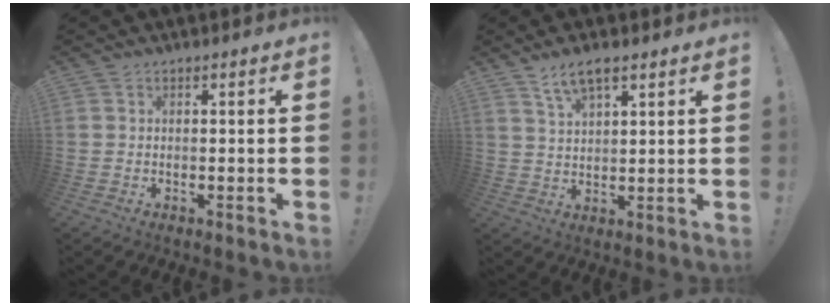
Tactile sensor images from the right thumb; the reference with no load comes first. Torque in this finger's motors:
{"motor_torque": [-0.33, 0.32, -0.20, 0.01, 0.15]}